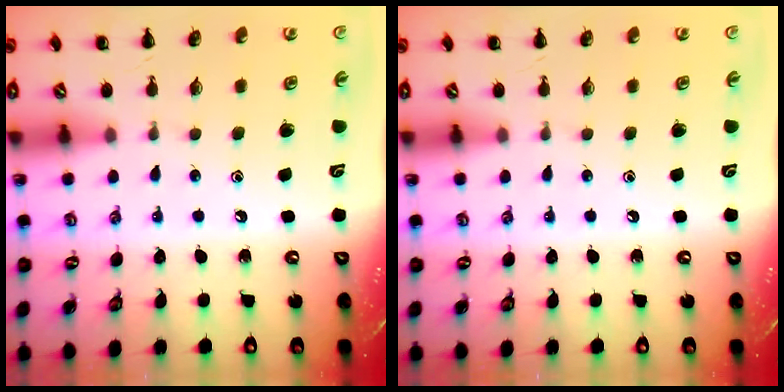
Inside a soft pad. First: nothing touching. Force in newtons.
{"total": 0.0}